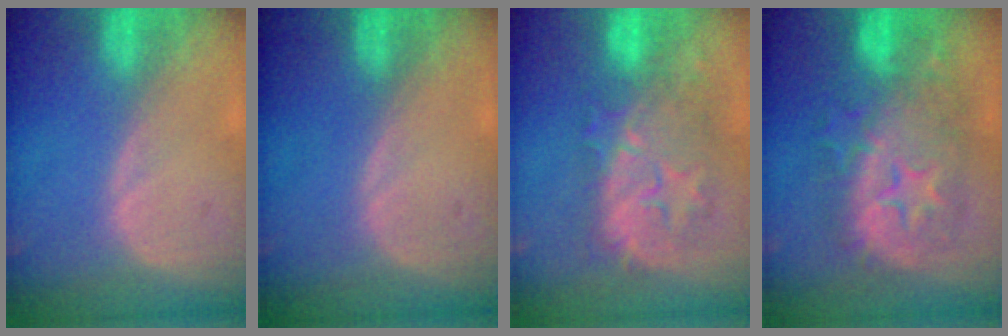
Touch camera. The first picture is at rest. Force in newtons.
{"total": 0.0}
{"total": 9.6, "press": 9.4, "slide": 2.2}
{"total": 11.2, "press": 11.1, "slide": 0.8}